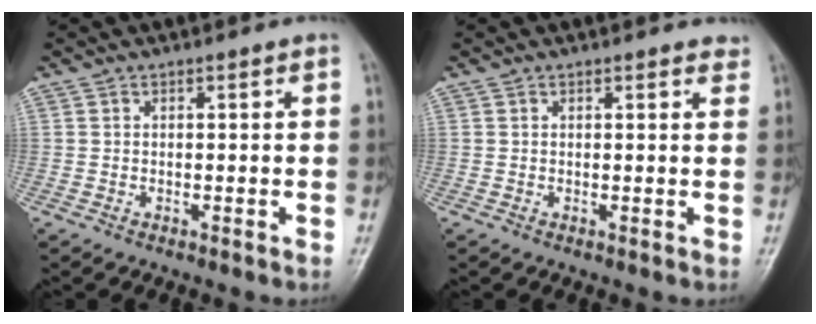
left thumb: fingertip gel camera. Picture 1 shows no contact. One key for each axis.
{"total": 2.2, "fx": 1.8, "fy": 0.8, "fz": 0.8, "tx": 0.003, "ty": -0.004, "tz": 0.012}